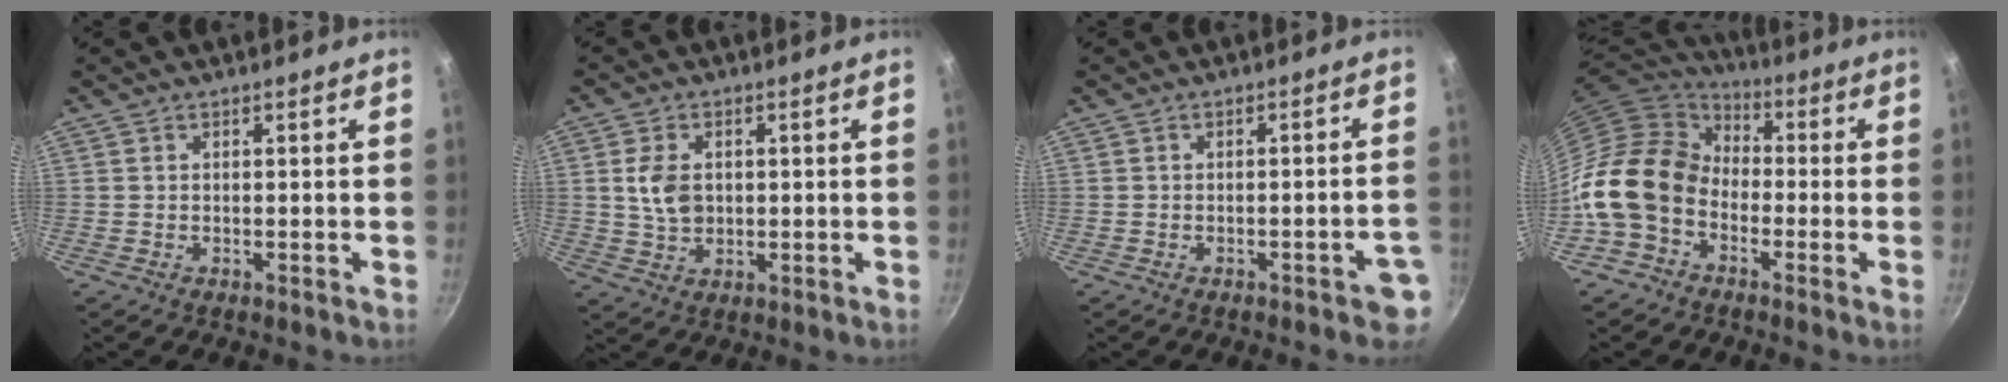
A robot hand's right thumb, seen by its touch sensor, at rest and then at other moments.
{"total": 6.5, "force": [0.9, 4.6, 4.5], "torque": [-0.076, -0.002, 0.017]}
{"total": 4.8, "force": [-2.3, 1.5, 4.0], "torque": [-0.038, 0.024, -0.018]}
{"total": 15.8, "force": [-4.1, 12.1, 9.3], "torque": [-0.141, 0.051, -0.099]}